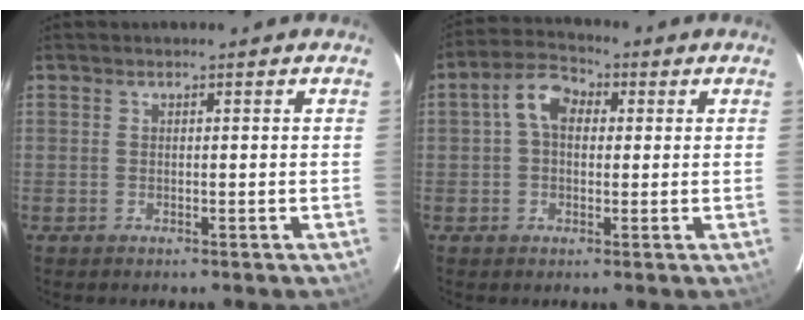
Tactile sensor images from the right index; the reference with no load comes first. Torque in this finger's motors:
{"motor_torque": [0.45, -0.10, 0.30, 0.09]}